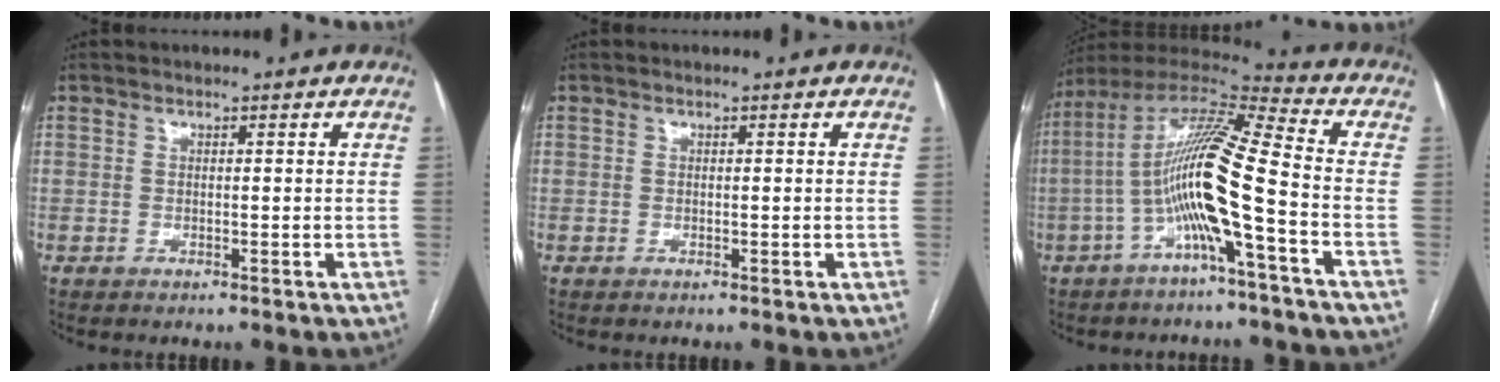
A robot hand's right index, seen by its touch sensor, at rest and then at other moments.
{"total": 0.0}
{"total": 15.1, "force": [-3.7, 0.0, 14.6], "torque": [-0.279, 0.020, -0.080]}